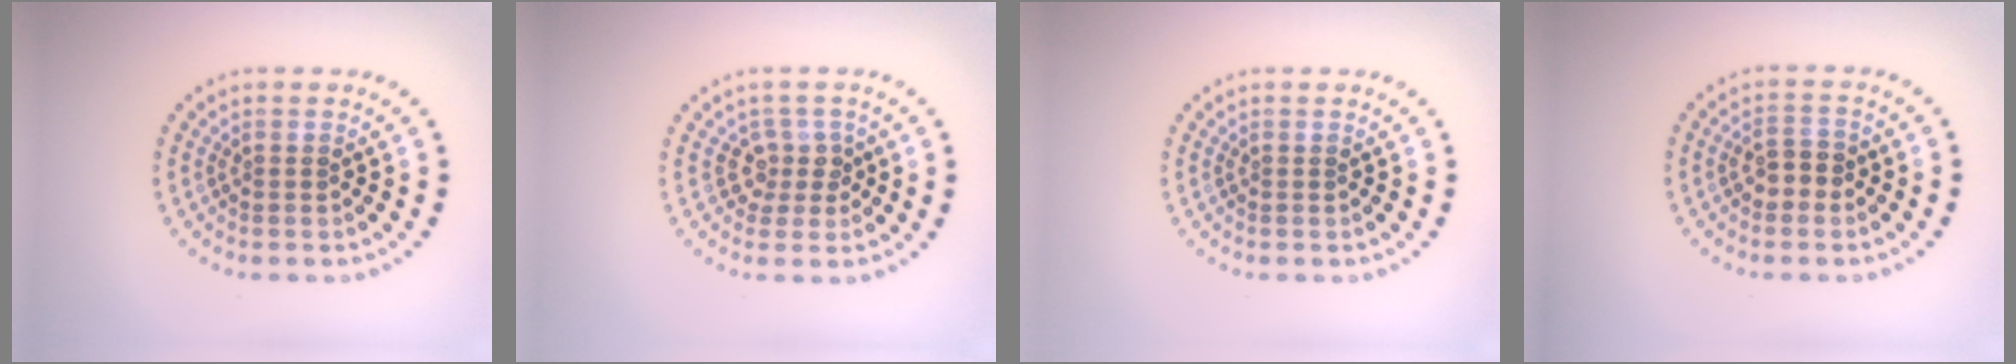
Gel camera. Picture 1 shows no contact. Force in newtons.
{"total": 2.1, "press": 1.5, "slide": 1.5}
{"total": 0.0}
{"total": 2.1, "press": 2.0, "slide": 0.4}